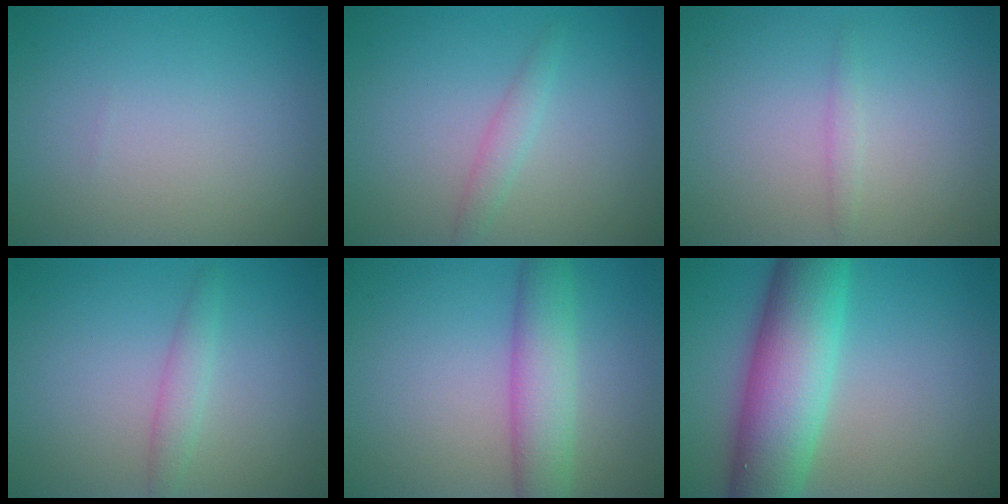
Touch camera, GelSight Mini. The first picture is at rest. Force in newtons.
{"total": 1.4, "press": 1.4, "slide": 0.0}
{"total": 0.7, "press": 0.7, "slide": 0.0}
{"total": 1.7, "press": 1.7, "slide": 0.0}
{"total": 5.0, "press": 5.0, "slide": 0.4}
{"total": 10.4, "press": 10.4, "slide": 0.2}